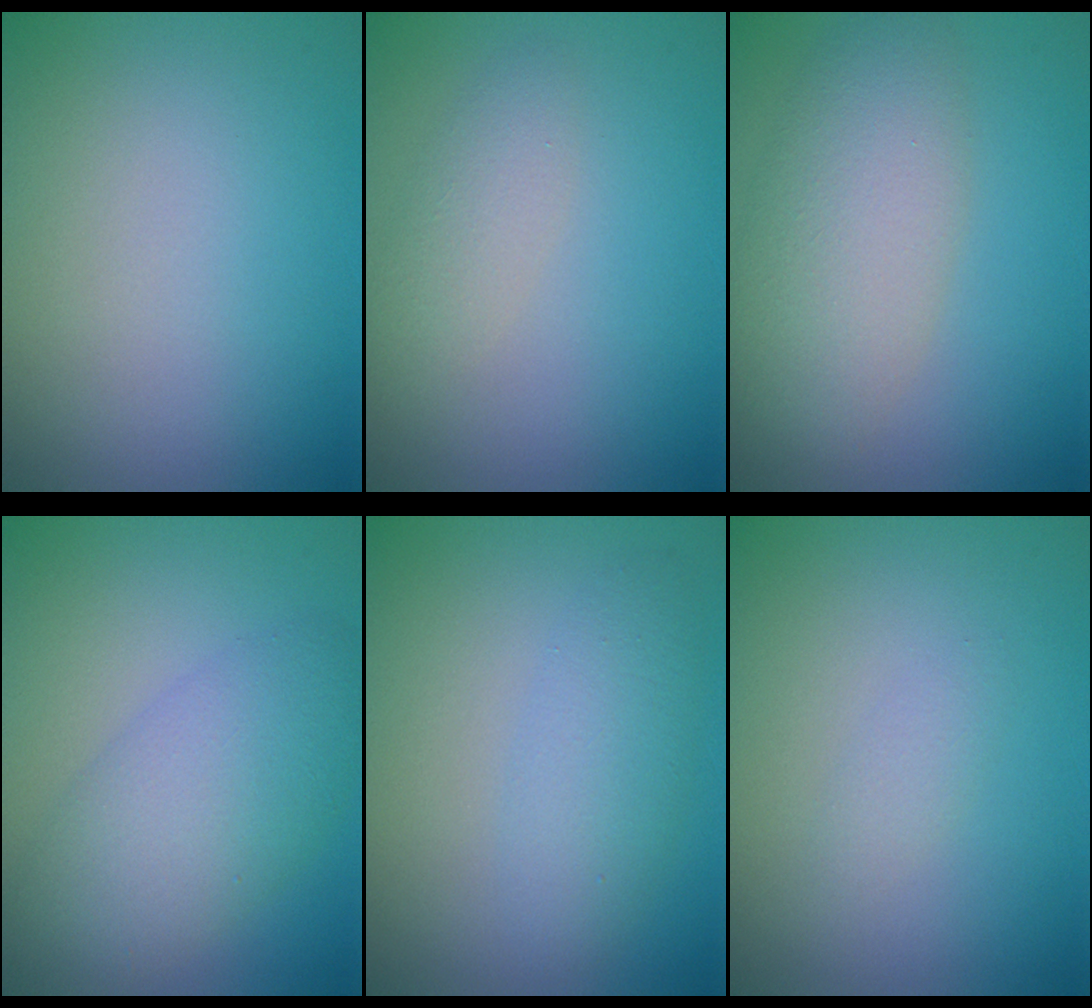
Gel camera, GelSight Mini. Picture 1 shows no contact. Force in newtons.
{"total": 1.8, "press": 1.8, "slide": 0.2}
{"total": 5.3, "press": 5.3, "slide": 0.4}
{"total": 5.5, "press": 5.5, "slide": 0.1}
{"total": 2.6, "press": 2.6, "slide": 0.1}
{"total": 0.8, "press": 0.8, "slide": 0.1}